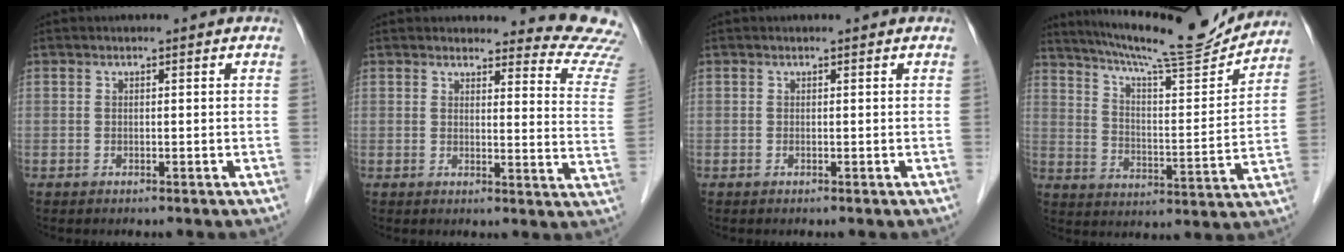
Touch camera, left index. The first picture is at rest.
{"total": 13.1, "force": [13.0, 1.1, 0.8], "torque": [0.030, -0.118, 0.102]}
{"total": 0.0}
{"total": 18.1, "force": [16.9, 0.7, 6.6], "torque": [-0.116, -0.026, 0.248]}